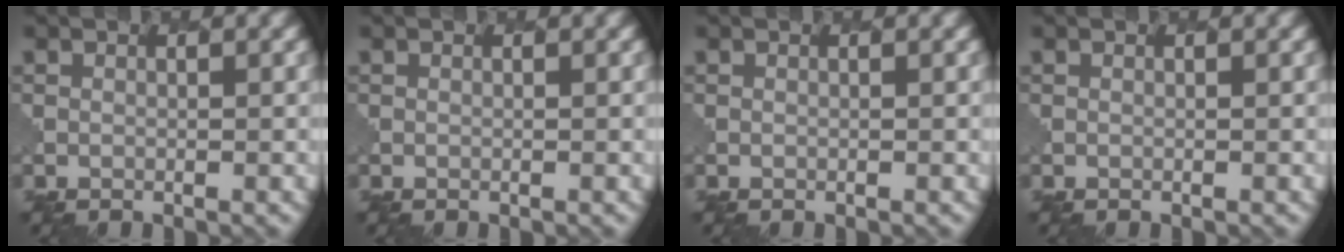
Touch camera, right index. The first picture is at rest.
{"total": 0.0}
{"total": 0.0}
{"total": 0.0}